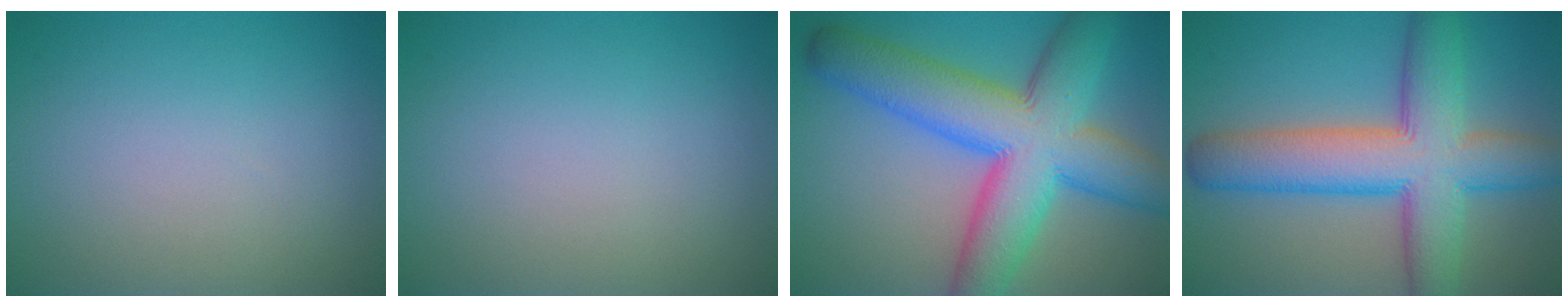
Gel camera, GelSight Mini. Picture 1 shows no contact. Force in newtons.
{"total": 0.0}
{"total": 12.0, "press": 12.0, "slide": 0.2}
{"total": 10.1, "press": 10.1, "slide": 0.4}